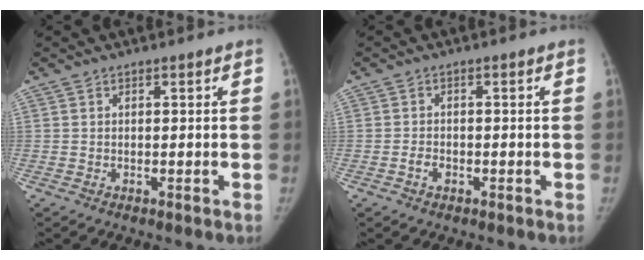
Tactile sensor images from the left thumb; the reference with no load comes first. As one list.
[{"total": 1.8, "force": [-1.1, 1.2, 0.7], "torque": [-0.012, 0.010, -0.020]}]